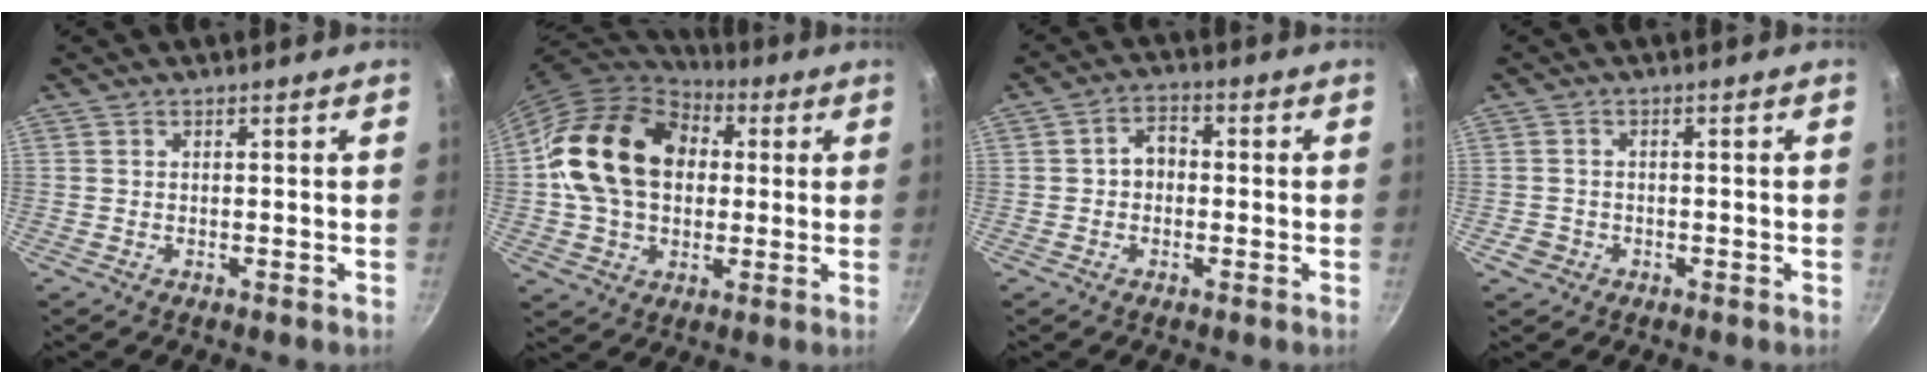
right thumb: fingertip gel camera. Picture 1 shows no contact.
{"total": 20.3, "force": [2.7, 15.3, 13.0], "torque": [-0.207, 0.029, 0.040]}
{"total": 4.4, "force": [-0.3, 3.5, 2.8], "torque": [-0.018, 0.015, -0.012]}
{"total": 2.5, "force": [-1.1, 2.1, 0.7], "torque": [-0.006, 0.012, -0.014]}